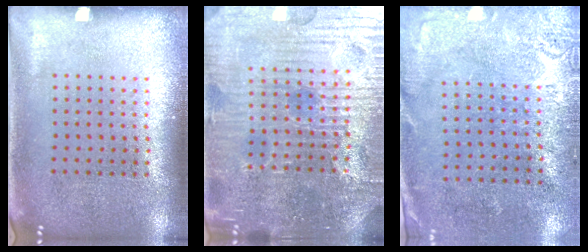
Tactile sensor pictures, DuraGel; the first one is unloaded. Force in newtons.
{"total": 5.5, "press": 5.2, "slide": 1.8}
{"total": 2.7, "press": 2.4, "slide": 1.3}